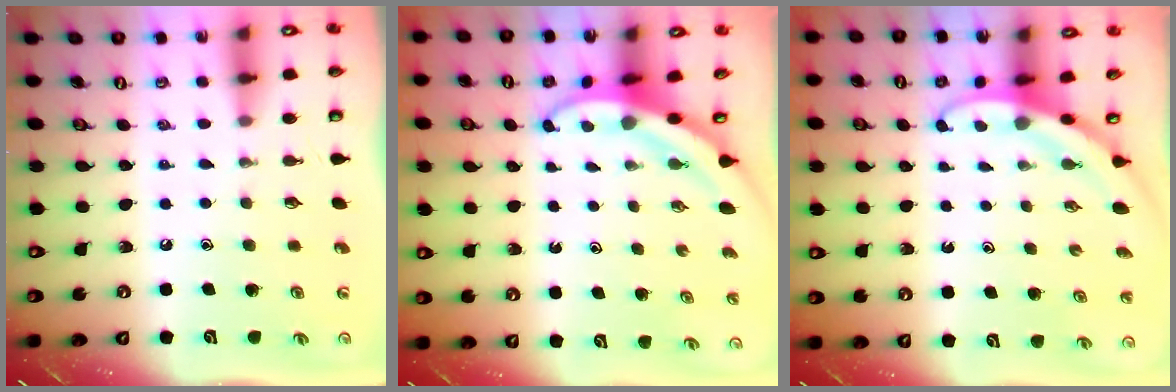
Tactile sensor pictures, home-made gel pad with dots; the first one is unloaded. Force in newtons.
{"total": 3.9, "press": 3.9, "slide": 0.5}
{"total": 3.3, "press": 3.3, "slide": 0.1}